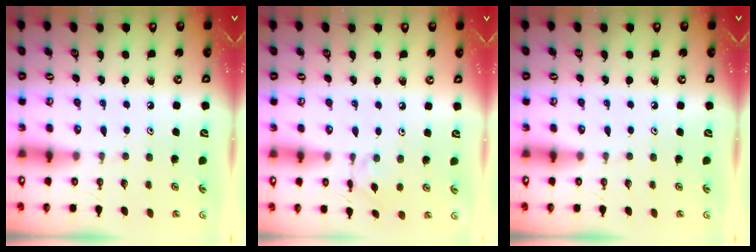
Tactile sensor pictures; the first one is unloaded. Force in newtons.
{"total": 2.1, "press": 2.1, "slide": 0.3}
{"total": 0.0}